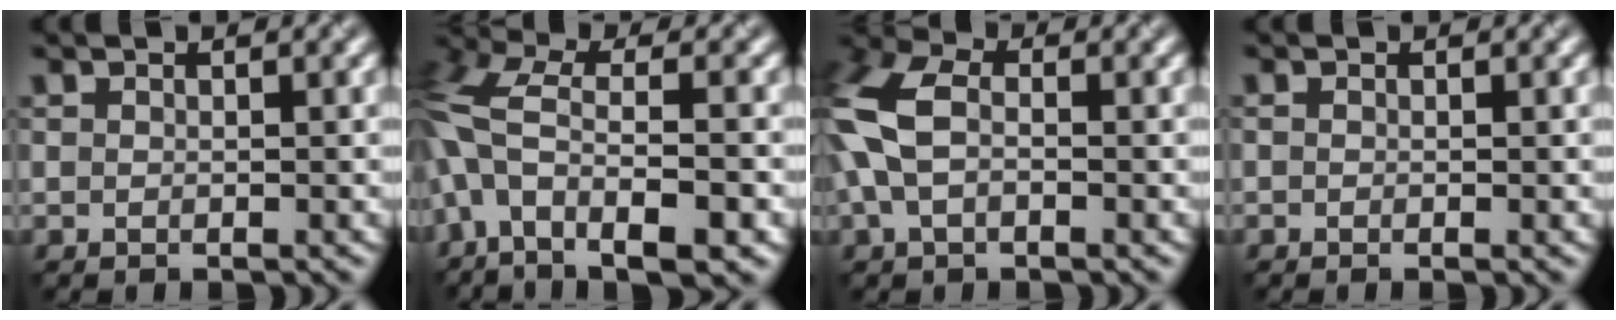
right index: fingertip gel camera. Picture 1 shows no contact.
{"total": 10.4, "force": [-4.0, 5.0, 8.2], "torque": [-0.193, 0.017, -0.050]}
{"total": 6.4, "force": [-0.6, 3.9, 5.0], "torque": [-0.149, 0.022, -0.011]}
{"total": 0.9, "force": [-0.3, 0.2, 0.8], "torque": [-0.007, 0.002, -0.011]}